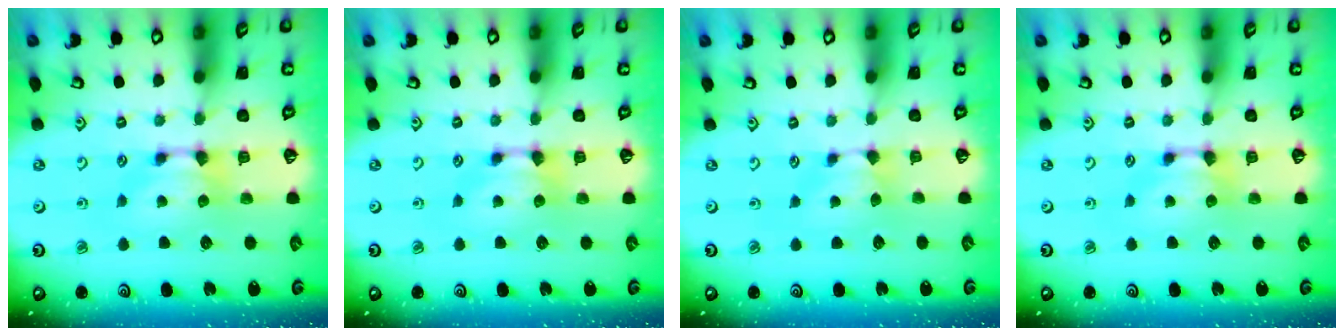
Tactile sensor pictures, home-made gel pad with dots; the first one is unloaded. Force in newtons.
{"total": 0.0}
{"total": 1.1, "press": 0.7, "slide": 0.8}
{"total": 0.0}